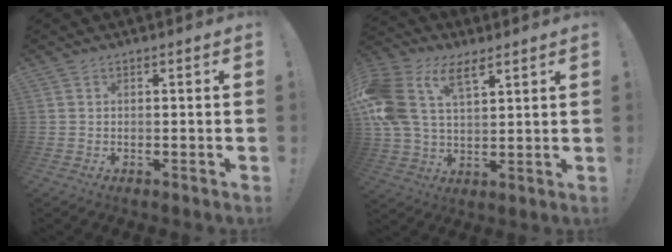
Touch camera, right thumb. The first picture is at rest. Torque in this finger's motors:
{"motor_torque": [1.45, 1.55, 1.03, 0.71, 0.66]}